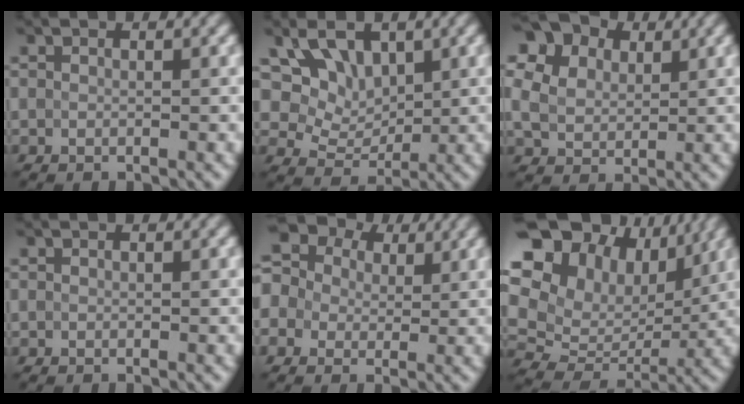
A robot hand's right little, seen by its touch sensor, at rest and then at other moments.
{"total": 5.4, "force": [2.0, 3.8, 3.2], "torque": [-0.055, -0.006, 0.034]}
{"total": 14.6, "force": [7.4, 10.4, 7.1], "torque": [-0.179, 0.038, 0.126]}
{"total": 0.0}
{"total": 12.2, "force": [4.2, 9.8, 5.9], "torque": [-0.142, 0.046, 0.047]}
{"total": 21.3, "force": [7.1, 16.7, 11.2], "torque": [-0.237, 0.030, 0.111]}